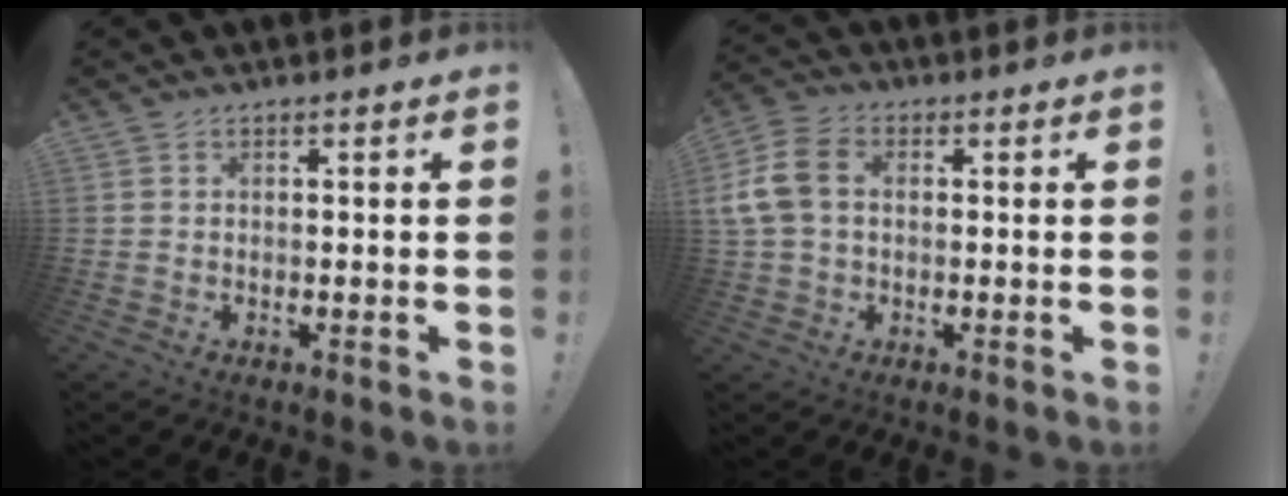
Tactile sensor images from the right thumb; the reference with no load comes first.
{"total": 10.5, "force": [1.2, 7.3, 7.4], "torque": [-0.171, 0.014, 0.031]}